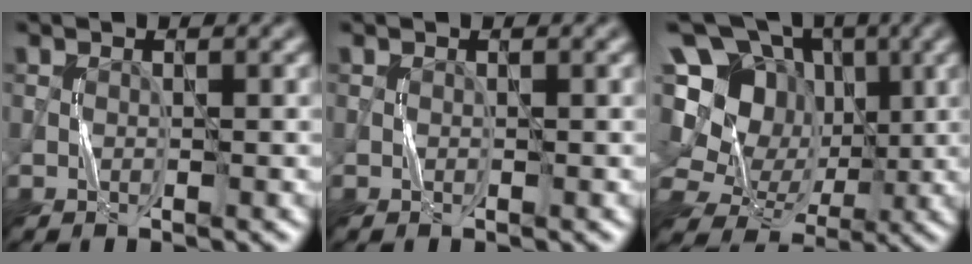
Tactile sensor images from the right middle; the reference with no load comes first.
{"total": 0.0}
{"total": 14.7, "force": [2.4, 12.4, 7.5], "torque": [-0.194, 0.046, 0.034]}